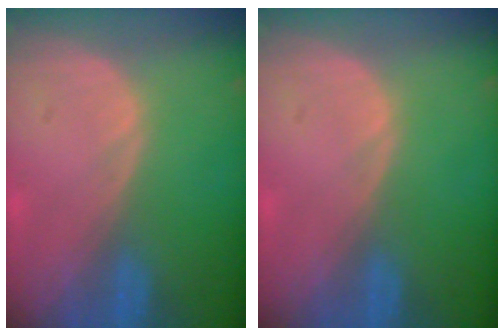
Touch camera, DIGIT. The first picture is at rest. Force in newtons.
{"total": 0.0}